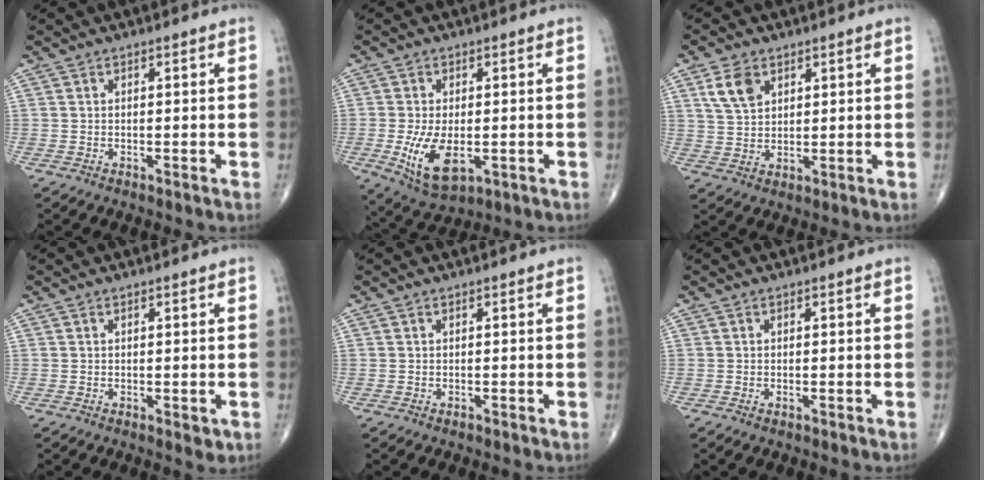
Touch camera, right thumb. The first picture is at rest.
{"total": 9.5, "force": [-1.9, 4.9, 7.9], "torque": [-0.148, -0.017, -0.021]}
{"total": 6.0, "force": [3.0, 3.9, 3.5], "torque": [-0.057, -0.009, 0.061]}
{"total": 1.6, "force": [-0.1, 0.8, 1.4], "torque": [-0.014, -0.005, 0.002]}
{"total": 0.0}
{"total": 0.0}